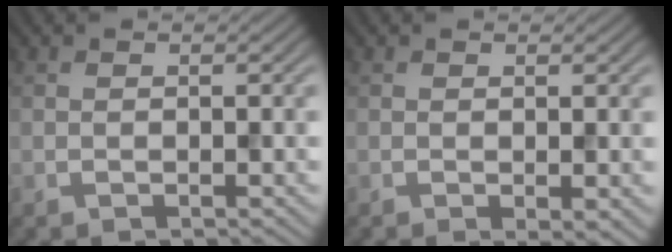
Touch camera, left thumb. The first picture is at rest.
{"total": 1.6, "force": [-0.2, 0.4, 1.6], "torque": [-0.025, -0.009, -0.004]}